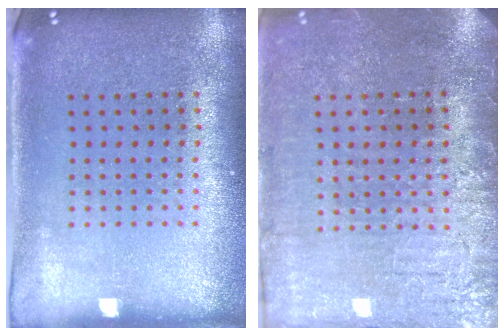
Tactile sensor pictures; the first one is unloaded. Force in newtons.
{"total": 3.9, "press": 3.6, "slide": 1.5}